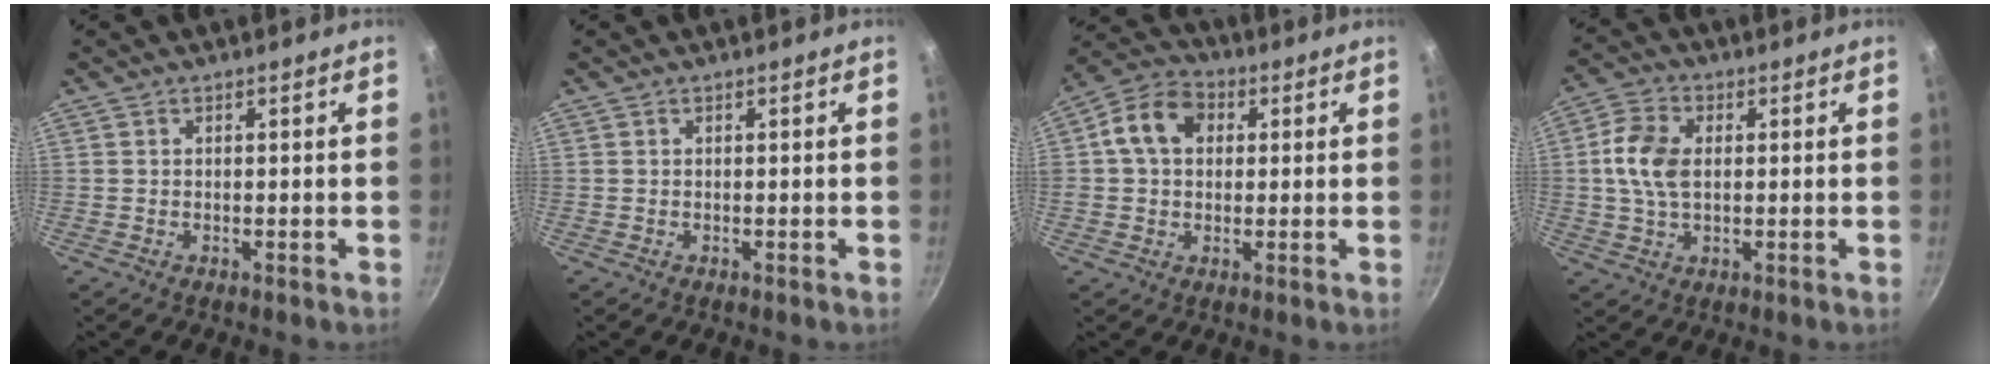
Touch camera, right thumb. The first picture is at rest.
{"total": 0.0}
{"total": 9.8, "force": [2.0, 7.6, 5.9], "torque": [-0.080, 0.018, 0.016]}
{"total": 8.3, "force": [0.7, 5.4, 6.2], "torque": [-0.113, 0.013, 0.007]}